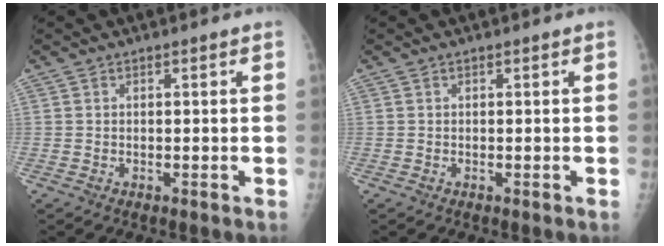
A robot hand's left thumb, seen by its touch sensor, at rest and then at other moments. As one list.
[{"total": 0.0}]